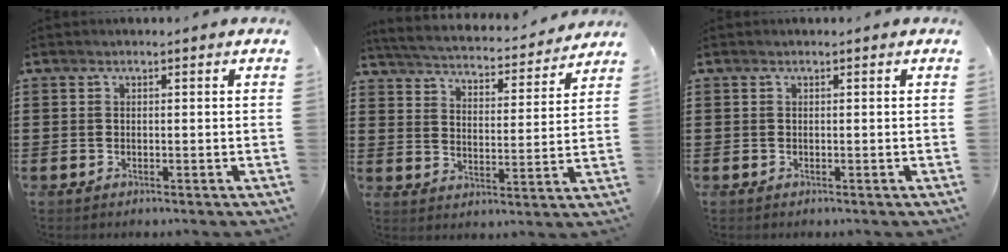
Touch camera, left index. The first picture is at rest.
{"total": 3.7, "force": [3.7, -0.1, 0.4], "torque": [-0.032, -0.032, 0.056]}
{"total": 0.0}